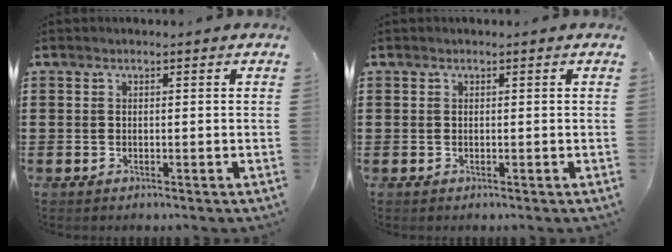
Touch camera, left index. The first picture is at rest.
{"total": 0.0}